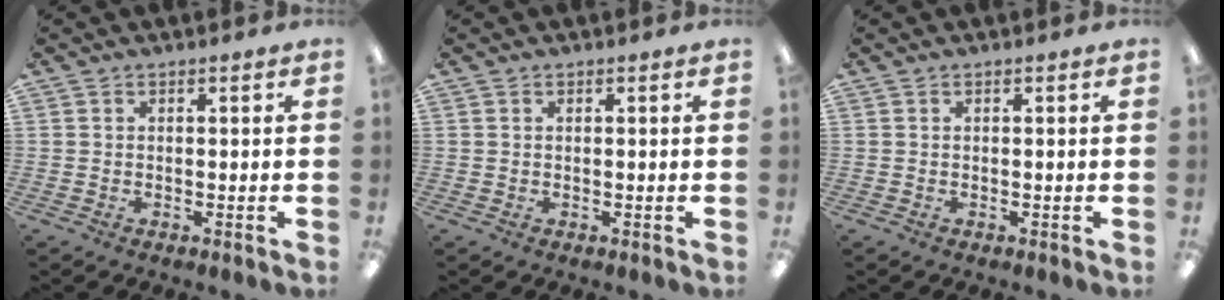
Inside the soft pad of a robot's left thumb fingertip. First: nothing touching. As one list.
[{"total": 0.0}, {"total": 0.0}]